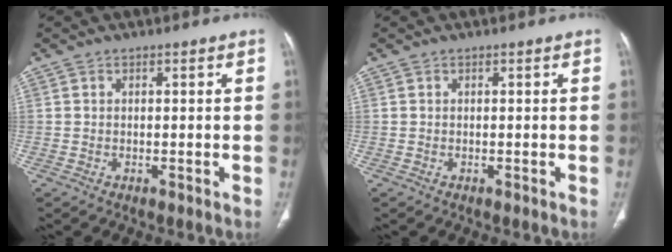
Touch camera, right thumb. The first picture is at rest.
{"total": 0.0}